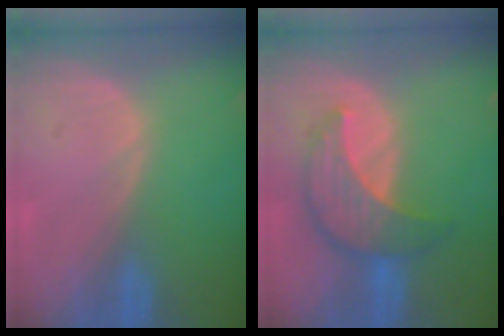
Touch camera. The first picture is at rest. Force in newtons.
{"total": 8.0, "press": 7.6, "slide": 2.4}